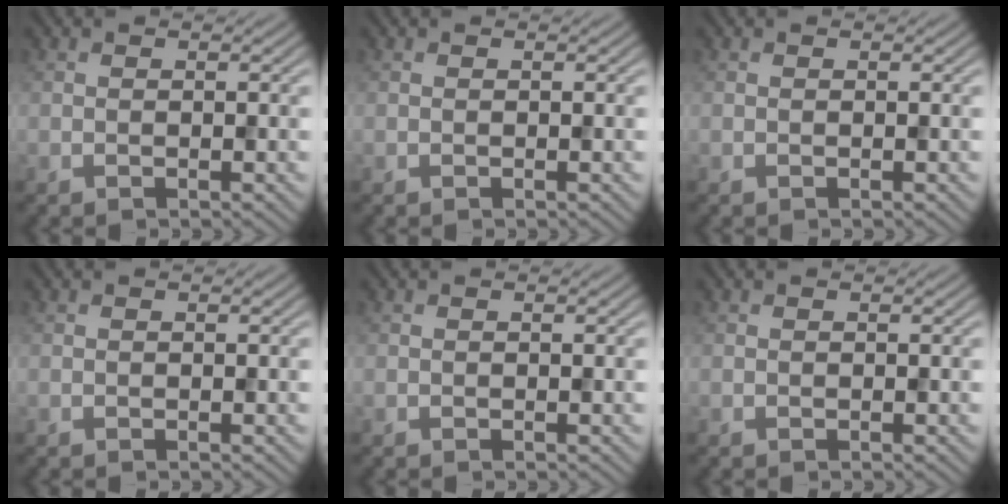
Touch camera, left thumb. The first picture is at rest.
{"total": 0.0}
{"total": 0.0}
{"total": 0.0}
{"total": 0.0}
{"total": 0.0}